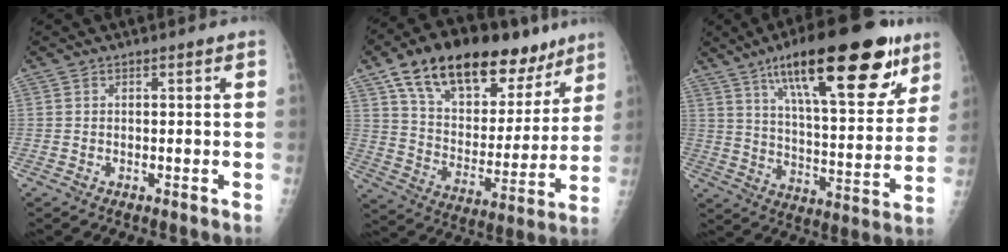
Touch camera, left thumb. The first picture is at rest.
{"total": 26.7, "force": [16.5, 13.6, 16.0], "torque": [-0.216, -0.024, 0.269]}
{"total": 26.6, "force": [15.0, 8.2, 20.3], "torque": [-0.290, -0.030, 0.239]}